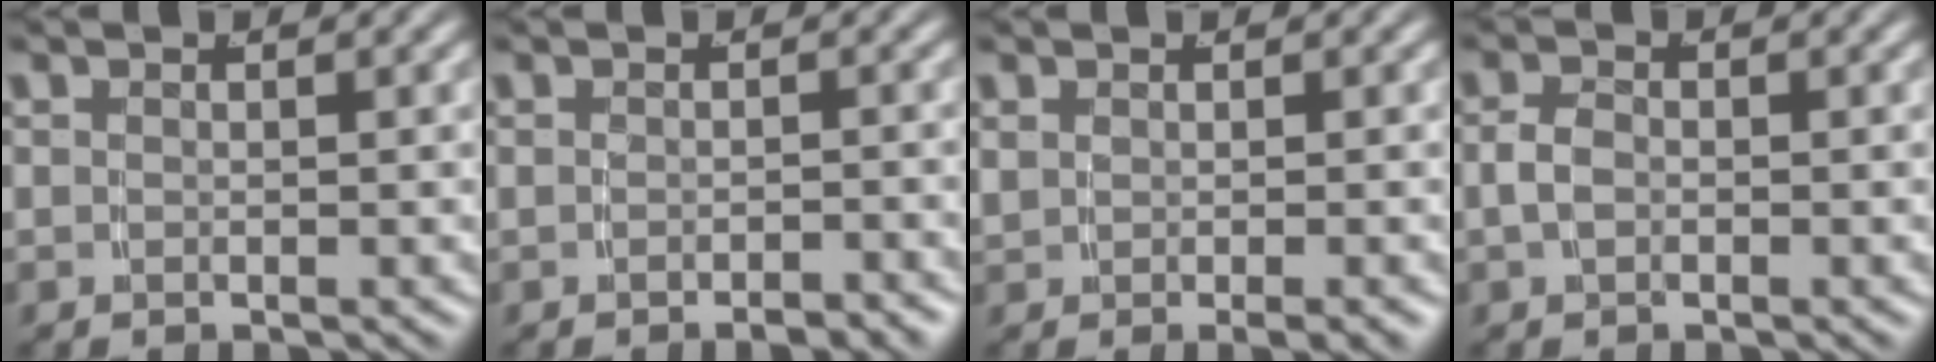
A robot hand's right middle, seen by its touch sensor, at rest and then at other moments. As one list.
[{"total": 1.5, "force": [-1.4, -0.2, 0.3], "torque": [-0.003, 0.000, -0.021]}, {"total": 1.1, "force": [-0.3, 0.1, 1.1], "torque": [-0.016, -0.005, 0.006]}, {"total": 1.4, "force": [-0.4, 0.7, 1.1], "torque": [-0.029, -0.004, -0.003]}]